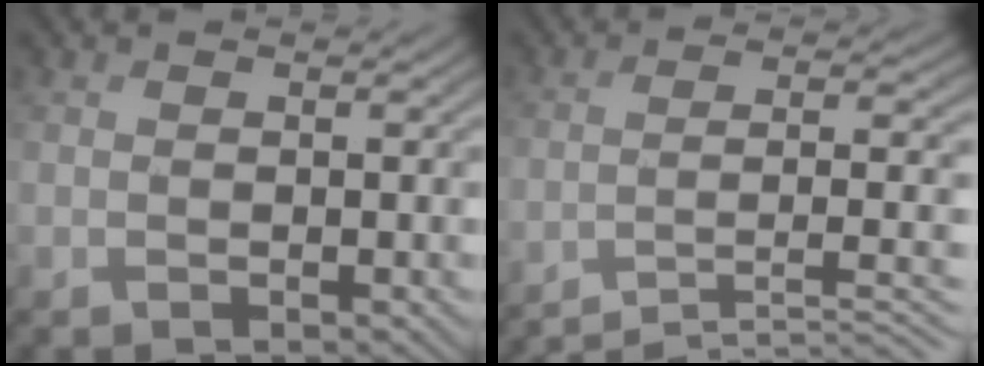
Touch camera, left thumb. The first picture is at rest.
{"total": 10.6, "force": [-8.0, 1.9, 6.7], "torque": [-0.109, 0.008, -0.123]}